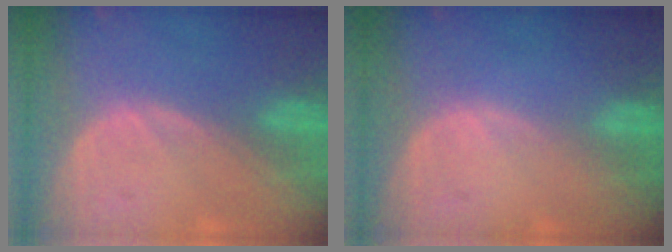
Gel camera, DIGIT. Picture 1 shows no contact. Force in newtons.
{"total": 0.0}